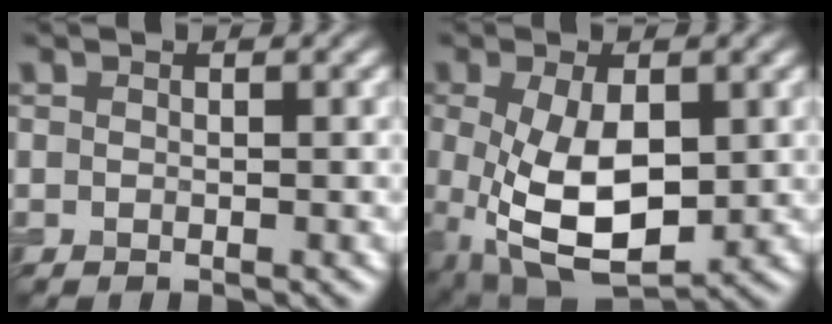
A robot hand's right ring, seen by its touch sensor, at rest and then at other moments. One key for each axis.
{"total": 8.4, "fx": -1.2, "fy": 4.3, "fz": 7.1, "tx": -0.156, "ty": -0.019, "tz": -0.013}